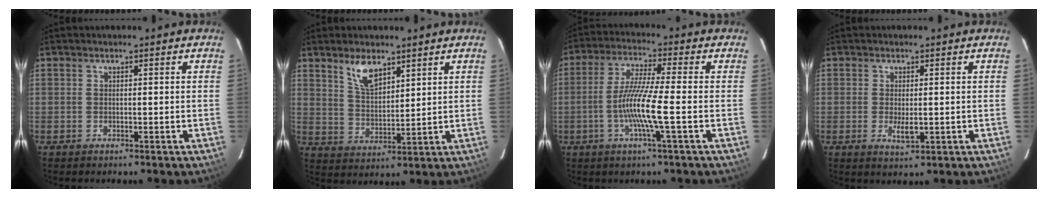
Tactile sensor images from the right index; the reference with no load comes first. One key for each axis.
{"total": 7.0, "fx": 4.7, "fy": 3.0, "fz": 4.2, "tx": -0.074, "ty": 0.002, "tz": 0.095}
{"total": 9.4, "fx": -2.7, "fy": -0.5, "fz": 9.0, "tx": -0.185, "ty": -0.003, "tz": -0.052}
{"total": 3.1, "fx": -0.5, "fy": 1.2, "fz": 2.8, "tx": -0.049, "ty": -0.011, "tz": -0.004}